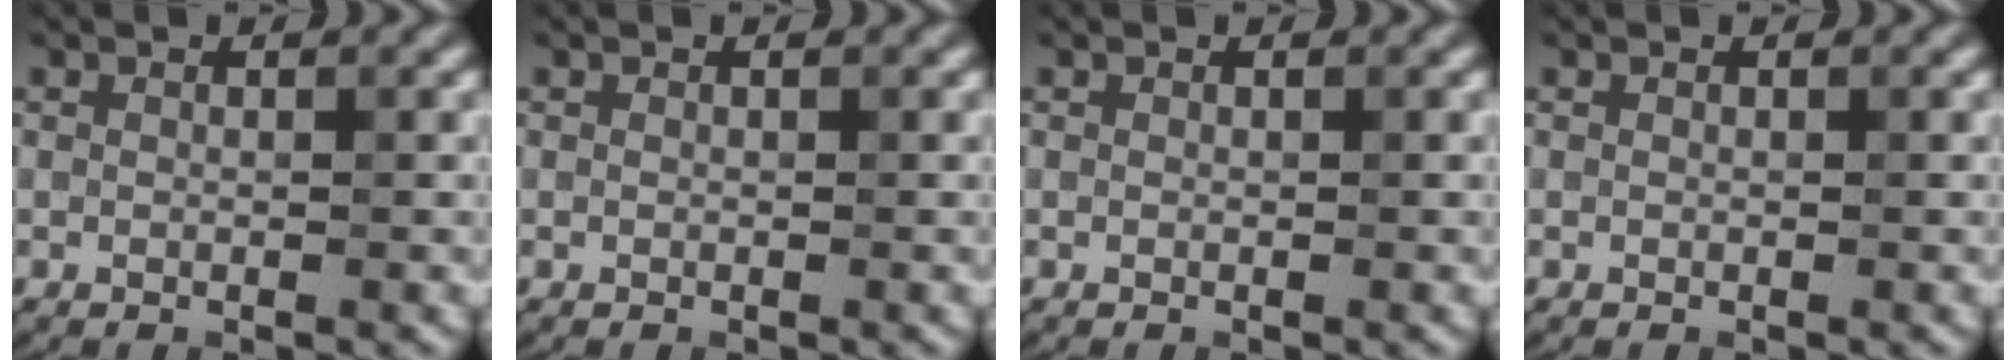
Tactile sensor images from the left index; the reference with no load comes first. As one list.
[{"total": 0.0}, {"total": 0.0}, {"total": 0.0}]